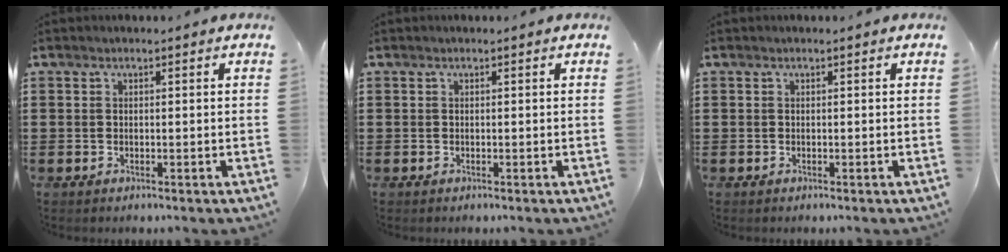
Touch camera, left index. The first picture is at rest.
{"total": 0.0}
{"total": 0.0}